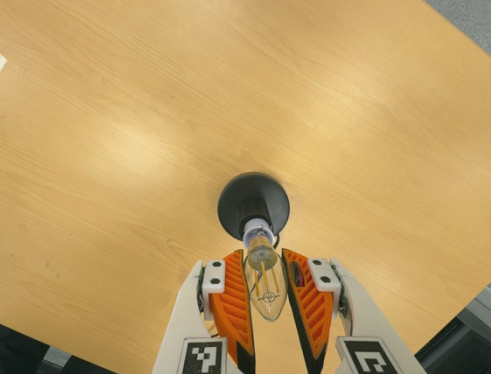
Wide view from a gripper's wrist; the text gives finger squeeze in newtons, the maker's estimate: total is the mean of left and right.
{"total": 11.8, "left": 11.5, "right": 12.2}